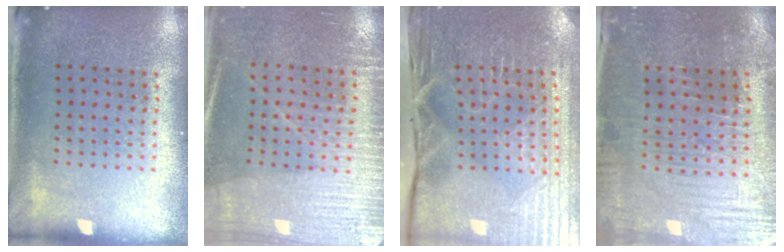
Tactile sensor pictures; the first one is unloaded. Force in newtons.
{"total": 3.0, "press": 2.9, "slide": 0.7}
{"total": 4.2, "press": 4.1, "slide": 0.8}
{"total": 1.6, "press": 1.6, "slide": 0.4}